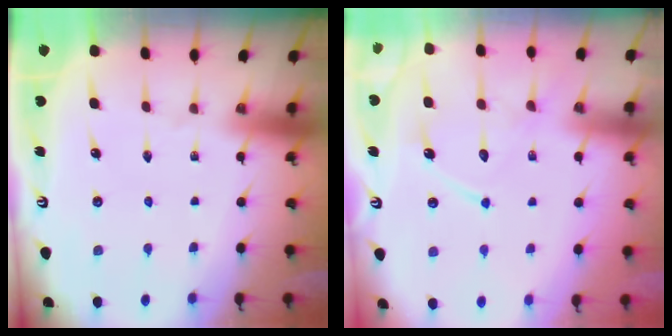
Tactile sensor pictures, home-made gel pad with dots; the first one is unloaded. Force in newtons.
{"total": 12.8, "press": 12.7, "slide": 1.1}